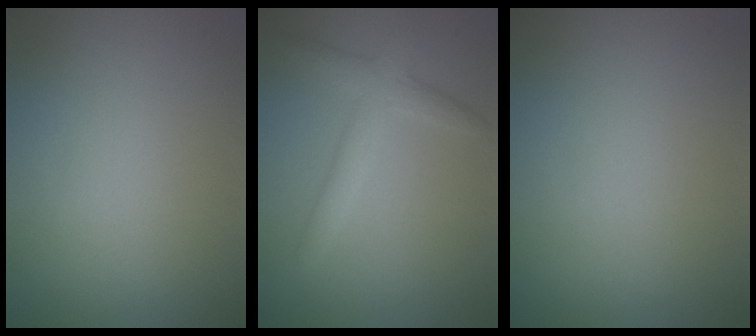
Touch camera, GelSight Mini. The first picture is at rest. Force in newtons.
{"total": 3.0, "press": 3.0, "slide": 0.1}
{"total": 0.0}